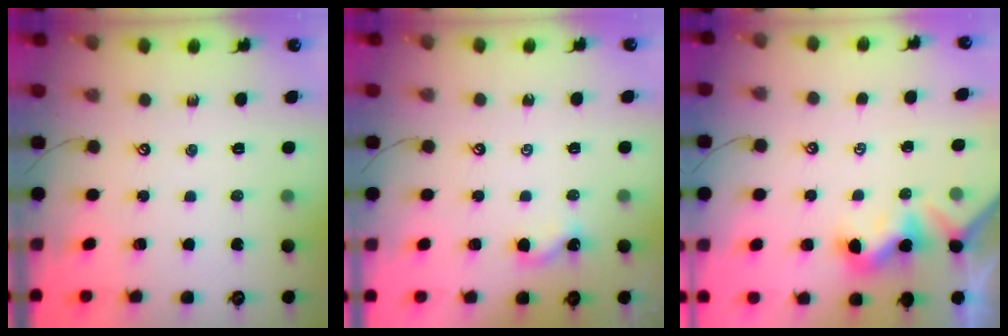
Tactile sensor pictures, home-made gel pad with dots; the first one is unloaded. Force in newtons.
{"total": 1.7, "press": 1.6, "slide": 0.3}
{"total": 1.4, "press": 1.3, "slide": 0.5}